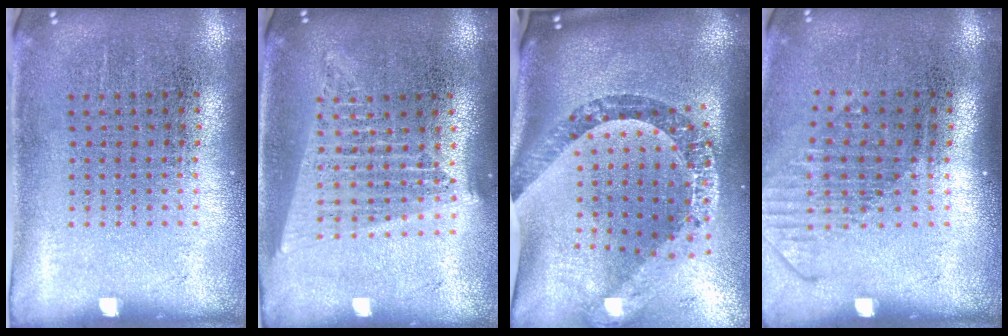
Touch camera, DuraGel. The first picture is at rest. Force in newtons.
{"total": 1.7, "press": 1.6, "slide": 0.8}
{"total": 3.0, "press": 2.2, "slide": 2.0}
{"total": 1.5, "press": 1.1, "slide": 0.9}